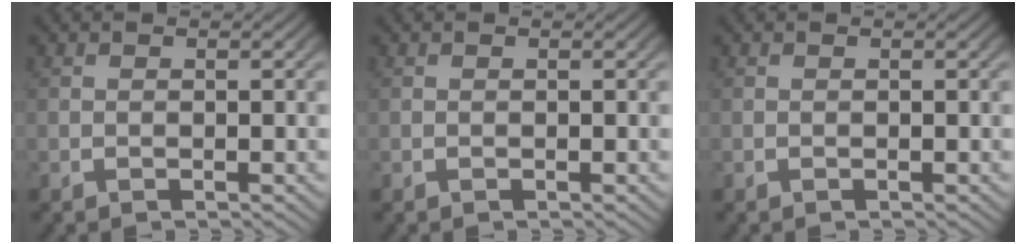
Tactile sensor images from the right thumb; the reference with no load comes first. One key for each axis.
{"total": 0.0}
{"total": 0.0}